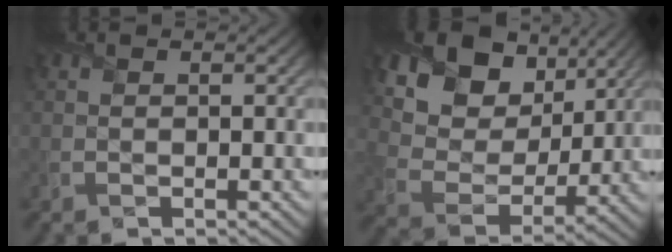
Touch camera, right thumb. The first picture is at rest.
{"total": 14.0, "force": [8.0, 9.1, 6.9], "torque": [-0.169, 0.021, 0.136]}